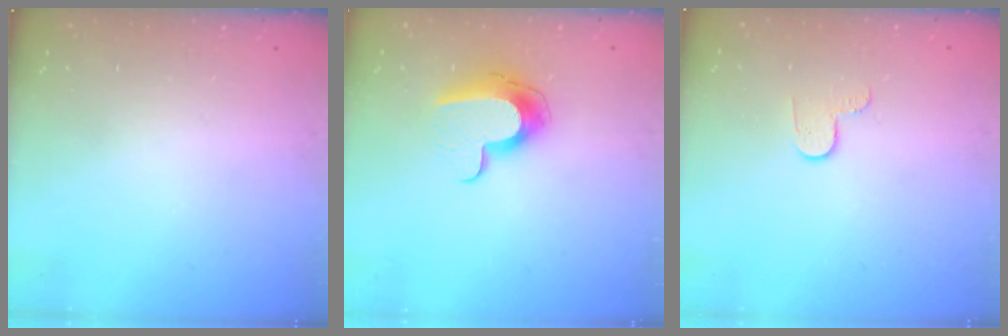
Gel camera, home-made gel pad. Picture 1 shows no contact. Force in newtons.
{"total": 11.5, "press": 11.5, "slide": 0.7}
{"total": 4.6, "press": 4.6, "slide": 0.5}